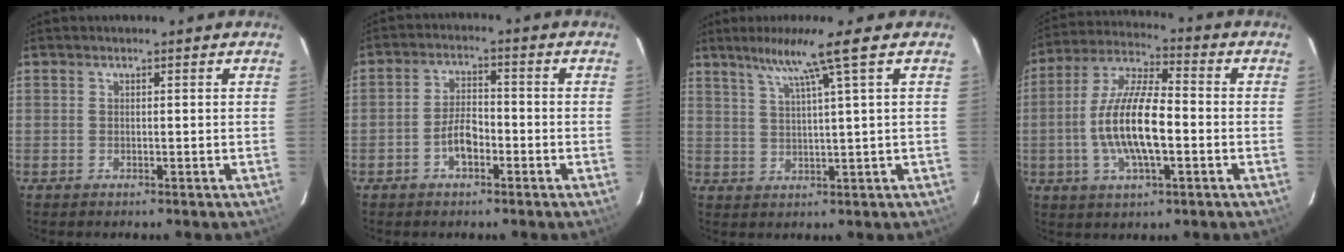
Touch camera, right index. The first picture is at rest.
{"total": 4.7, "force": [-2.2, 2.2, 3.5], "torque": [-0.073, 0.011, -0.039]}
{"total": 7.1, "force": [4.4, -1.9, 5.2], "torque": [-0.092, -0.002, 0.083]}
{"total": 14.0, "force": [-2.5, 4.2, 13.1], "torque": [-0.265, 0.003, -0.050]}